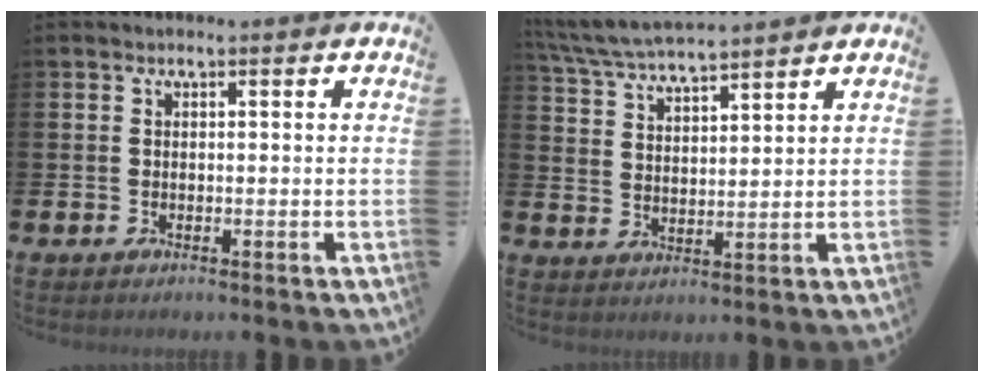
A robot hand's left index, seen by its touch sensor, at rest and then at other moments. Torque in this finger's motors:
{"motor_torque": [0.98, -1.15, 0.26, 0.06]}